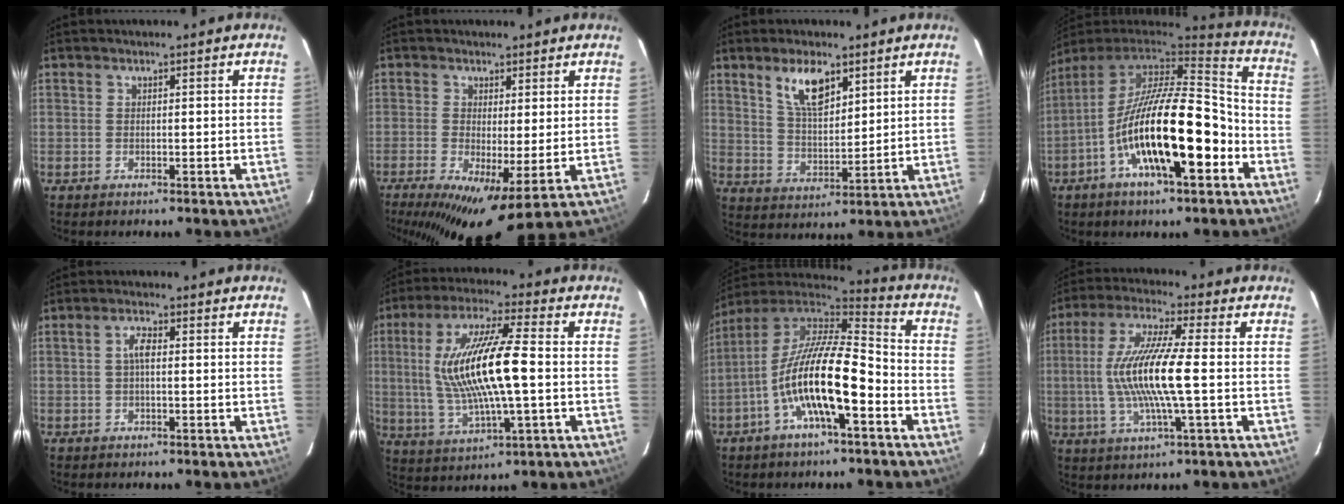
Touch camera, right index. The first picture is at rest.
{"total": 9.1, "force": [-1.8, 3.3, 8.3], "torque": [-0.149, -0.011, -0.029]}
{"total": 8.7, "force": [5.2, 3.6, 6.0], "torque": [-0.106, 0.003, 0.105]}
{"total": 22.9, "force": [-8.3, 6.7, 20.2], "torque": [-0.343, -0.021, -0.149]}
{"total": 2.4, "force": [0.1, 0.8, 2.3], "torque": [-0.047, 0.008, 0.001]}
{"total": 16.9, "force": [0.4, 3.4, 16.5], "torque": [-0.315, 0.001, 0.016]}
{"total": 17.4, "force": [-6.6, 4.5, 15.4], "torque": [-0.284, -0.011, -0.129]}
{"total": 14.0, "force": [-0.9, 1.1, 13.9], "torque": [-0.269, -0.001, -0.018]}